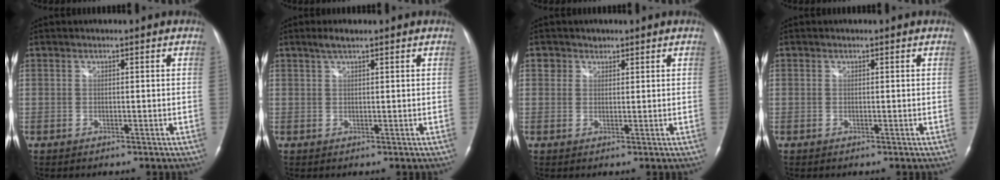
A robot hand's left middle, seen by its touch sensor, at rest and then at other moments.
{"total": 2.0, "force": [1.5, 0.1, 1.3], "torque": [-0.032, 0.005, 0.029]}
{"total": 1.8, "force": [1.2, 1.4, -0.1], "torque": [0.010, -0.002, 0.012]}
{"total": 0.0}